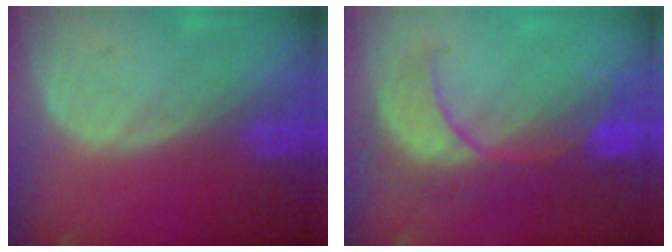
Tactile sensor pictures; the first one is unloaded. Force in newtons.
{"total": 8.3, "press": 8.3, "slide": 0.8}